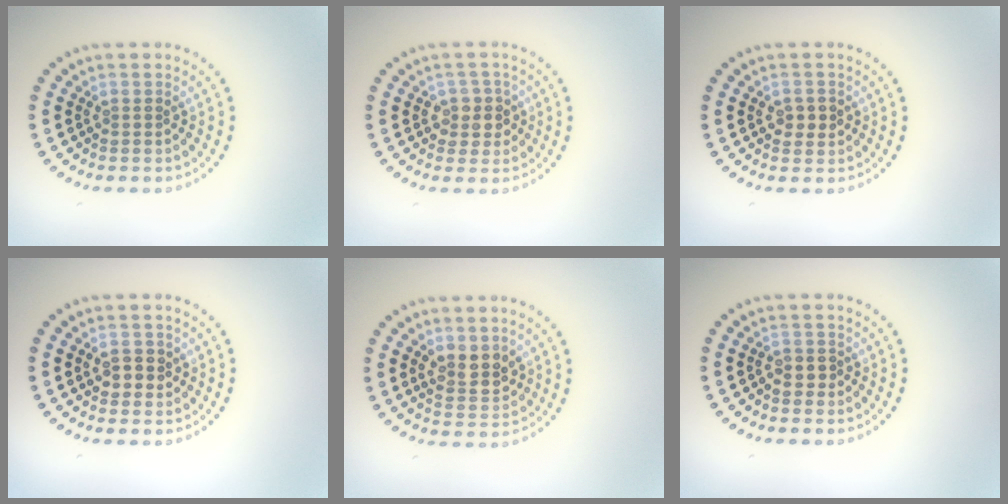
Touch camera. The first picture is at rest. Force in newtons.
{"total": 2.2, "press": 2.1, "slide": 0.7}
{"total": 1.9, "press": 1.9, "slide": 0.1}
{"total": 2.0, "press": 2.0, "slide": 0.4}
{"total": 2.8, "press": 2.7, "slide": 0.9}
{"total": 1.0, "press": 0.9, "slide": 0.5}